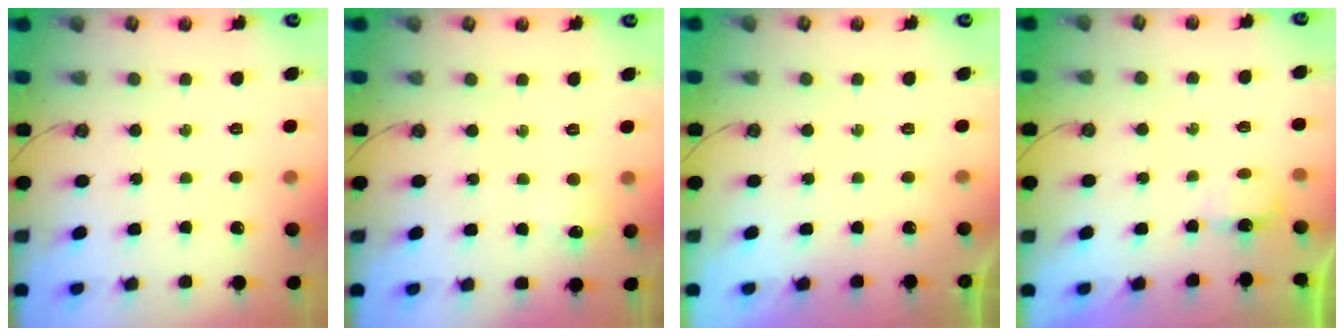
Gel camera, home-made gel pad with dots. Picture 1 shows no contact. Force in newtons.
{"total": 4.3, "press": 4.2, "slide": 0.6}
{"total": 0.0}
{"total": 5.5, "press": 2.6, "slide": 4.9}